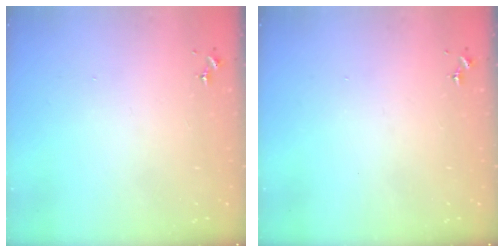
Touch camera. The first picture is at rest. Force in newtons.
{"total": 0.0}